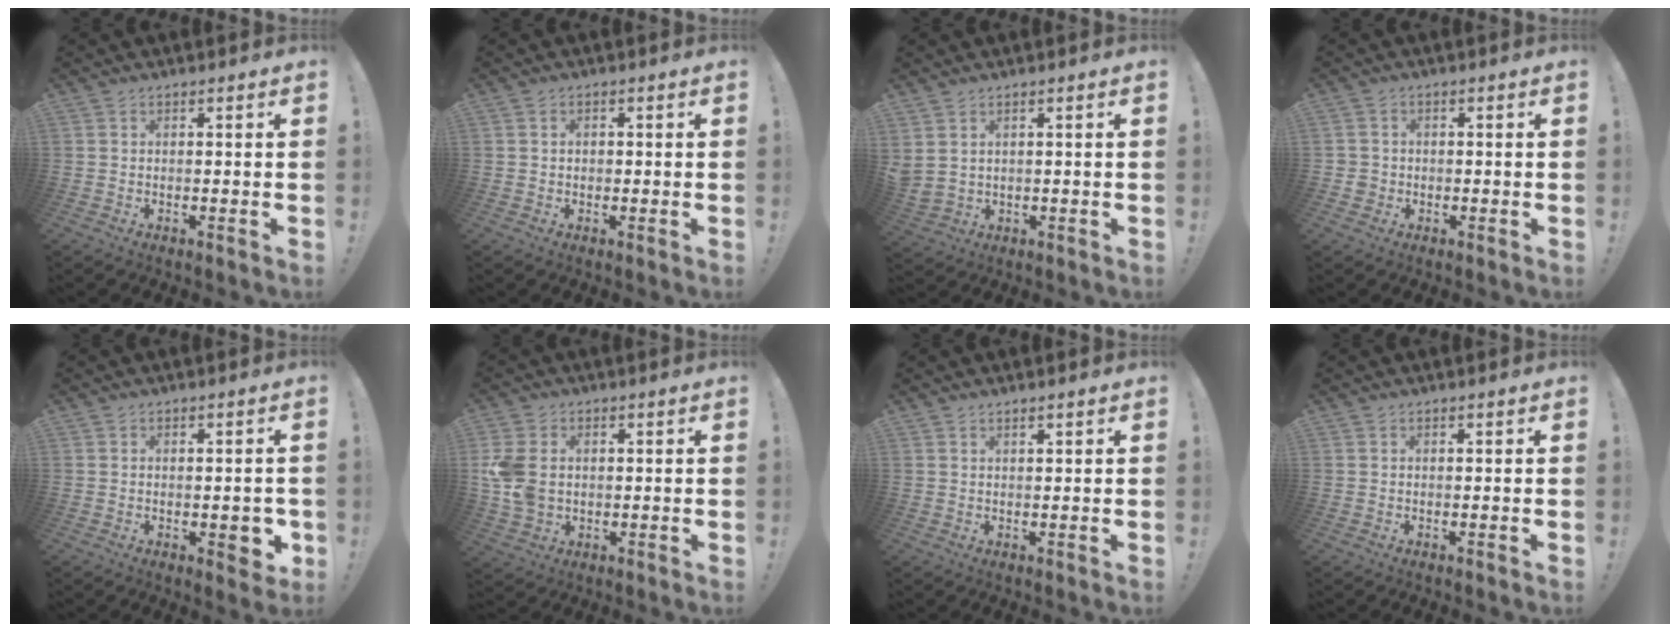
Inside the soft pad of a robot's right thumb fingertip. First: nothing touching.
{"total": 1.2, "force": [0.0, 1.1, 0.3], "torque": [0.001, 0.000, -0.001]}
{"total": 3.2, "force": [1.9, 1.2, 2.3], "torque": [-0.047, -0.006, 0.040]}
{"total": 3.0, "force": [-0.2, 2.9, 0.9], "torque": [-0.011, 0.004, -0.001]}
{"total": 5.3, "force": [-1.4, 2.9, 4.2], "torque": [-0.036, 0.005, -0.019]}
{"total": 9.9, "force": [1.2, 7.4, 6.4], "torque": [-0.133, -0.001, 0.025]}
{"total": 1.0, "force": [0.9, -0.1, 0.6], "torque": [-0.004, -0.004, 0.014]}
{"total": 0.0}